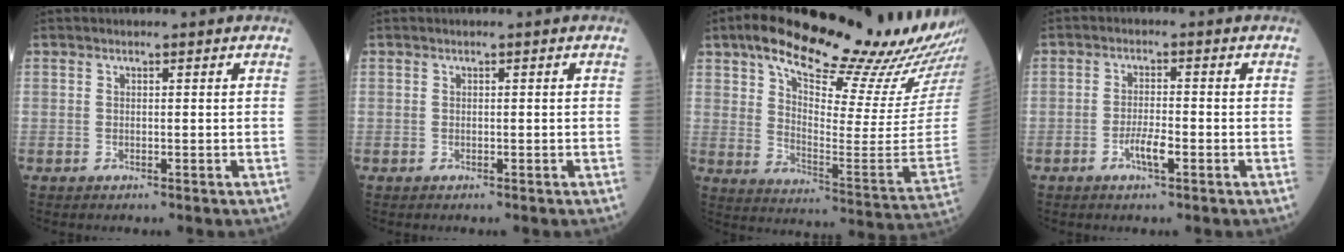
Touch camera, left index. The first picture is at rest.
{"total": 0.0}
{"total": 27.1, "force": [22.7, 2.2, 14.6], "torque": [-0.233, -0.064, 0.304]}
{"total": 3.2, "force": [-1.5, 0.6, 2.8], "torque": [-0.057, 0.000, -0.029]}